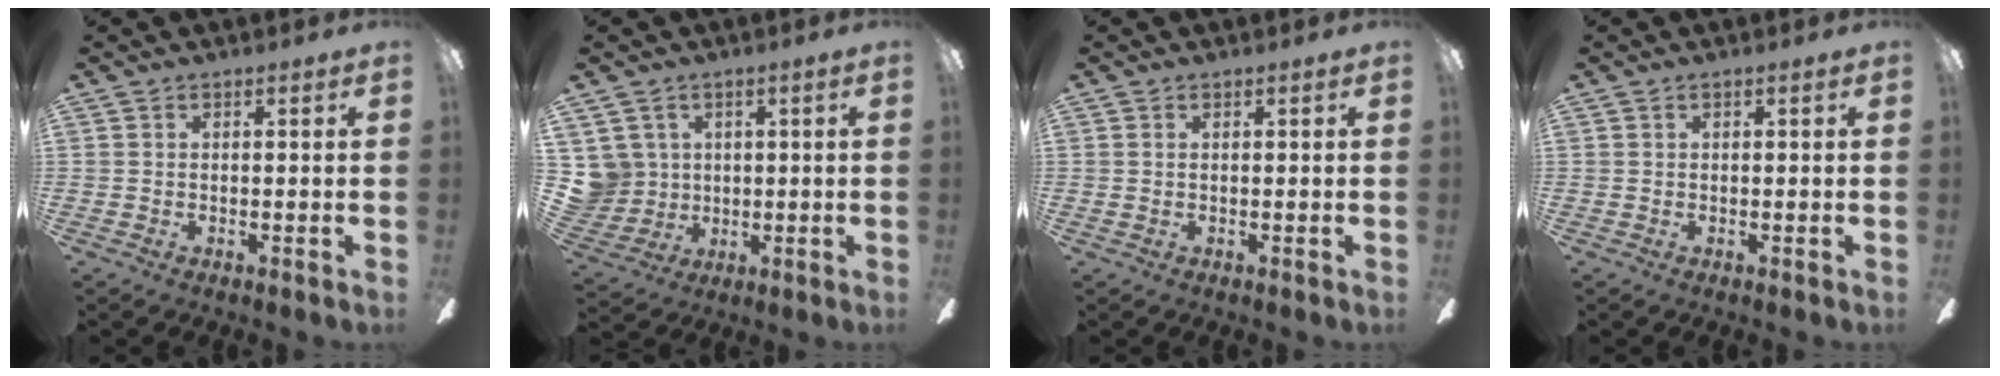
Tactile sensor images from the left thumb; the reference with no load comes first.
{"total": 6.9, "force": [2.3, 6.5, 0.2], "torque": [-0.034, -0.013, 0.051]}
{"total": 0.0}
{"total": 0.0}